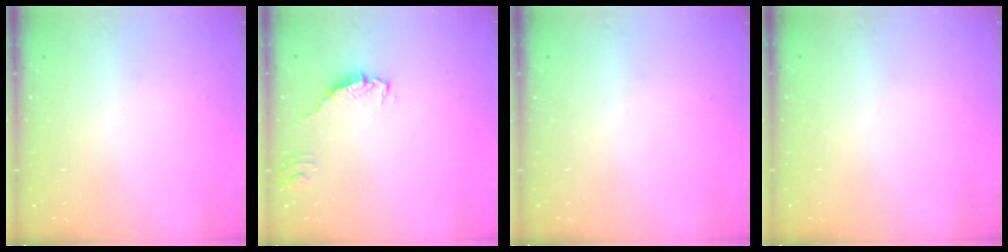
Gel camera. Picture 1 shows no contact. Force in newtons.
{"total": 0.5, "press": 0.5, "slide": 0.2}
{"total": 0.0}
{"total": 1.6, "press": 1.6, "slide": 0.3}